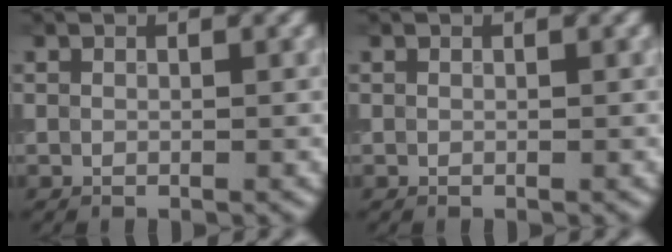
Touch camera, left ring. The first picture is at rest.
{"total": 0.0}